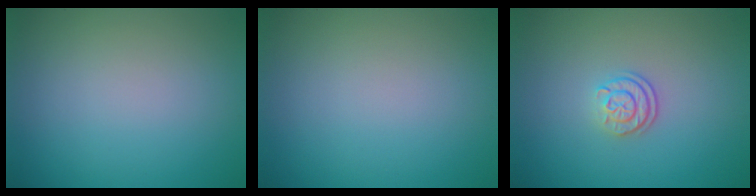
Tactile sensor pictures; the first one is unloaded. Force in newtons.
{"total": 0.0}
{"total": 2.2, "press": 1.7, "slide": 1.4}